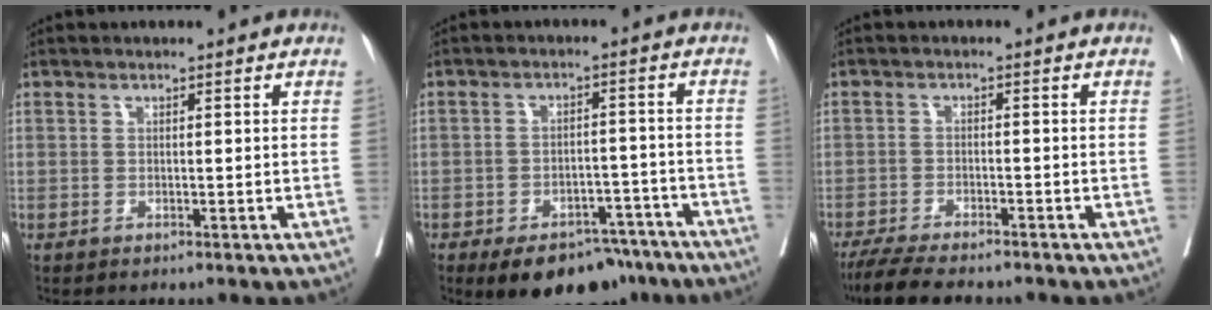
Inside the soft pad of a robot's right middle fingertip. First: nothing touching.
{"total": 11.6, "force": [-8.7, 5.8, 5.0], "torque": [-0.046, 0.020, -0.124]}
{"total": 9.2, "force": [-8.0, 1.3, 4.4], "torque": [-0.067, -0.020, -0.128]}